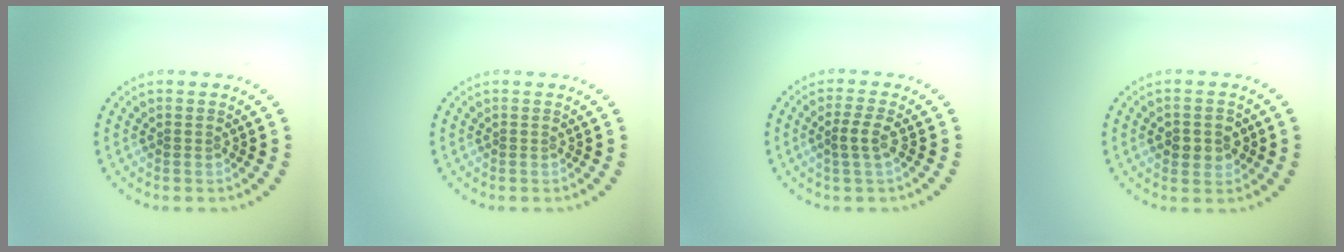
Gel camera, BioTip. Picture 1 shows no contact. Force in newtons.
{"total": 0.0}
{"total": 1.9, "press": 1.6, "slide": 0.9}
{"total": 2.6, "press": 2.6, "slide": 0.1}